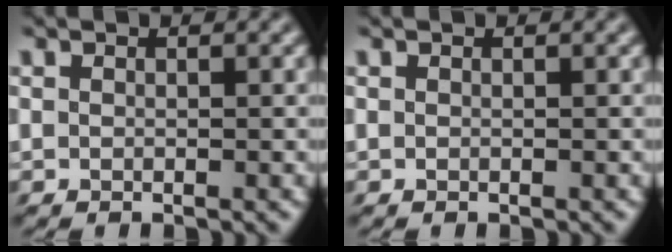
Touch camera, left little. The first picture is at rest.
{"total": 0.0}